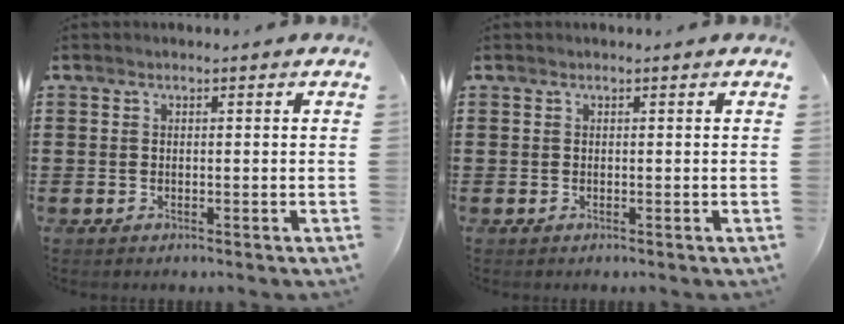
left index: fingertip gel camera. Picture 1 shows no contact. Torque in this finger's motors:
{"motor_torque": [0.00, 0.00, 0.00, 0.00]}